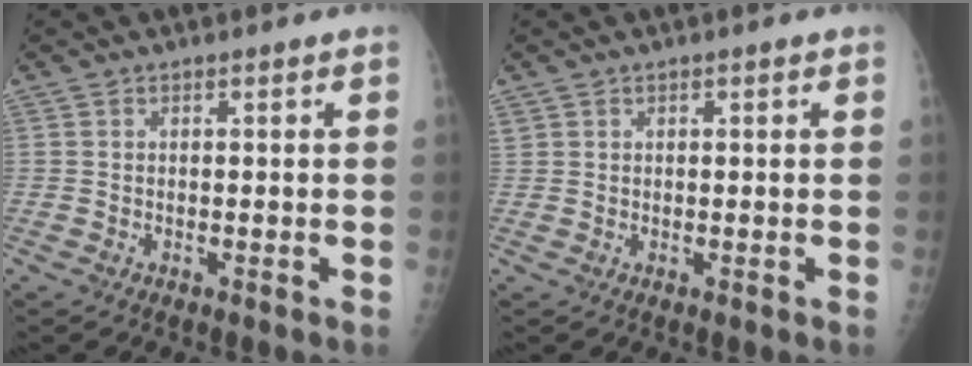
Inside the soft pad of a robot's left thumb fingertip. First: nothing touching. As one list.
[{"total": 0.7, "force": [0.4, 0.5, 0.1], "torque": [0.006, -0.002, 0.007]}]